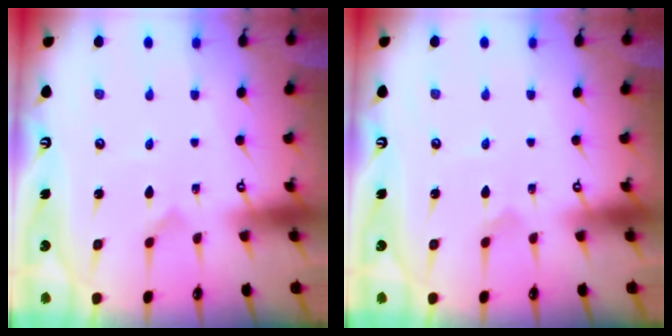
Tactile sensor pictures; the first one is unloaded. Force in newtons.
{"total": 2.1, "press": 2.1, "slide": 0.3}